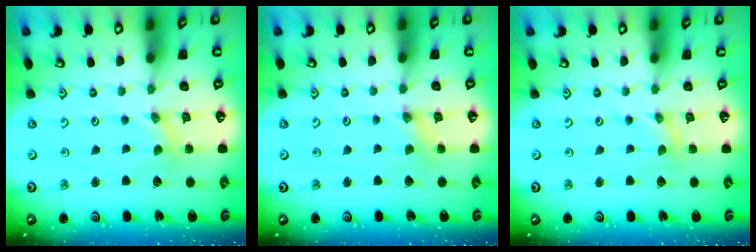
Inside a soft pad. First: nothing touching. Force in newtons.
{"total": 0.0}
{"total": 0.0}